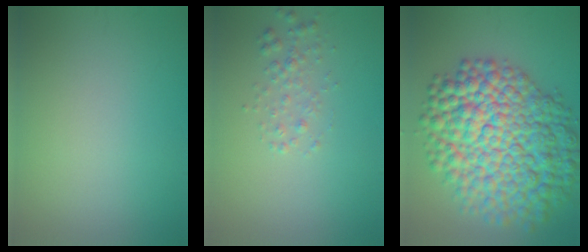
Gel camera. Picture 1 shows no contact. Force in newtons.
{"total": 1.6, "press": 1.6, "slide": 0.0}
{"total": 13.4, "press": 13.4, "slide": 0.3}